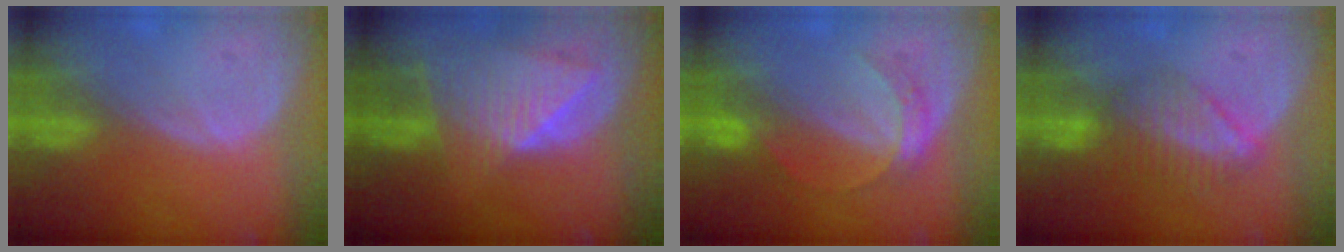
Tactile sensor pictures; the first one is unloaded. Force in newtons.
{"total": 9.0, "press": 7.9, "slide": 4.3}
{"total": 3.8, "press": 3.8, "slide": 0.4}
{"total": 6.6, "press": 5.9, "slide": 3.1}